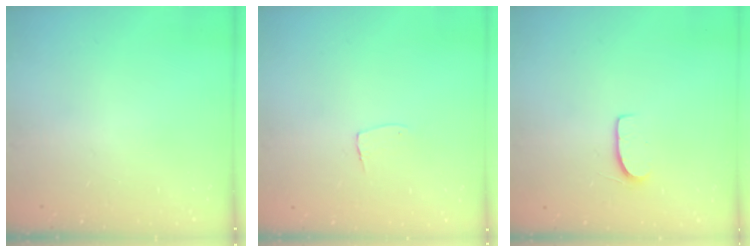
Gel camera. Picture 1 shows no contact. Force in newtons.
{"total": 5.4, "press": 5.4, "slide": 0.3}
{"total": 7.1, "press": 7.1, "slide": 0.6}